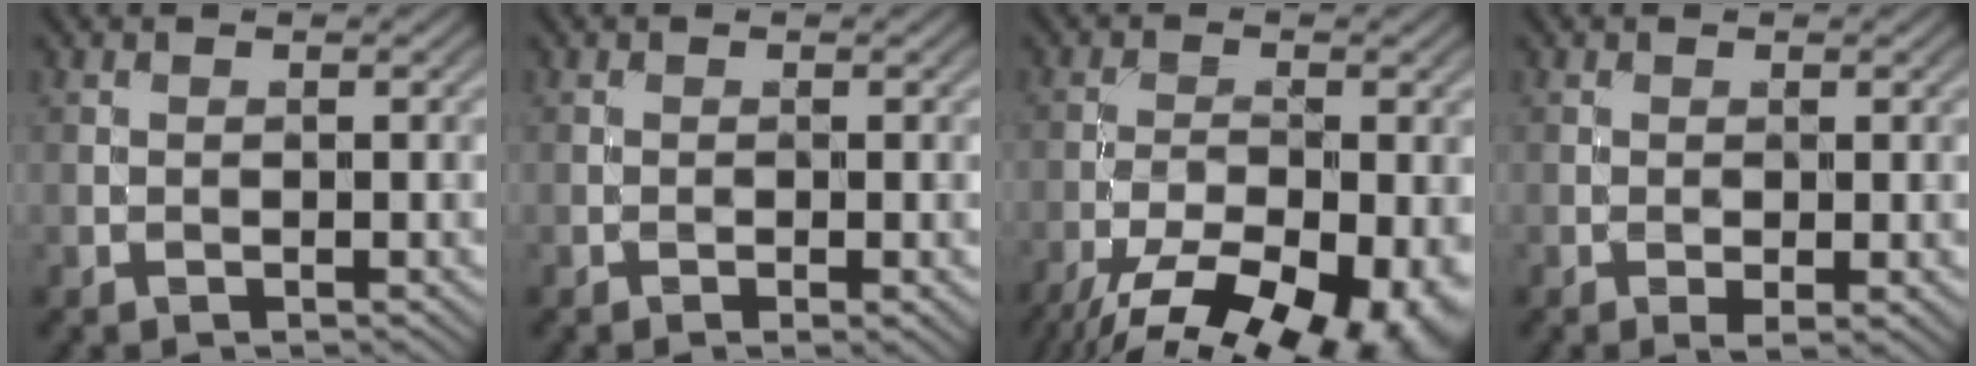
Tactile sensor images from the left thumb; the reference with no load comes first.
{"total": 1.8, "force": [-0.7, 0.4, 1.6], "torque": [-0.029, 0.000, -0.014]}
{"total": 15.8, "force": [-9.7, 6.4, 10.8], "torque": [-0.185, -0.040, -0.137]}
{"total": 2.7, "force": [-0.9, 0.8, 2.4], "torque": [-0.039, -0.003, -0.010]}